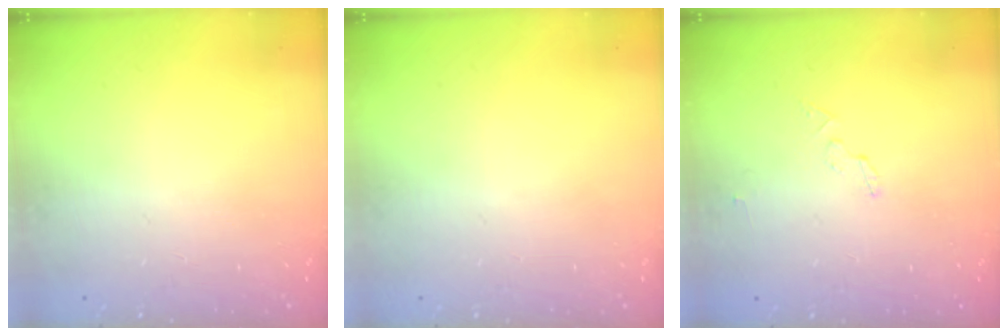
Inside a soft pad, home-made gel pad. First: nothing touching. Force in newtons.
{"total": 0.0}
{"total": 2.9, "press": 2.9, "slide": 0.3}